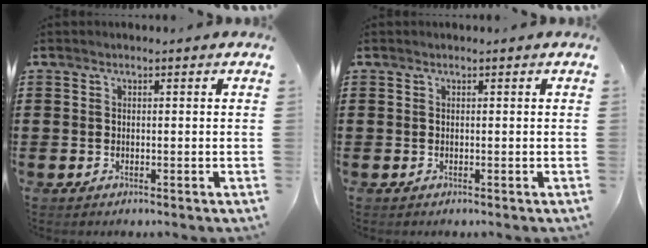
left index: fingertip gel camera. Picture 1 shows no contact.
{"total": 0.0}